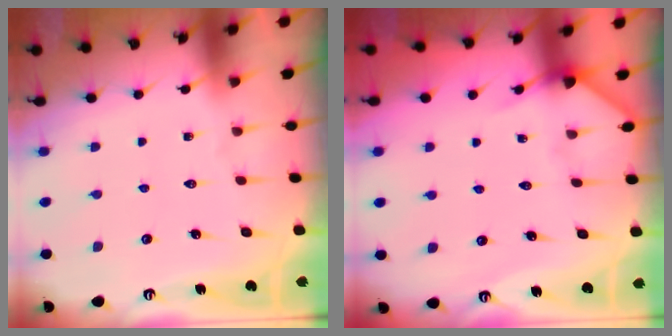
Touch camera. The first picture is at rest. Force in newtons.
{"total": 4.7, "press": 4.6, "slide": 0.6}